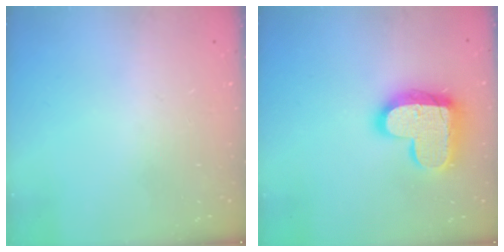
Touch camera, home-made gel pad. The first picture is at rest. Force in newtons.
{"total": 17.7, "press": 17.7, "slide": 1.2}